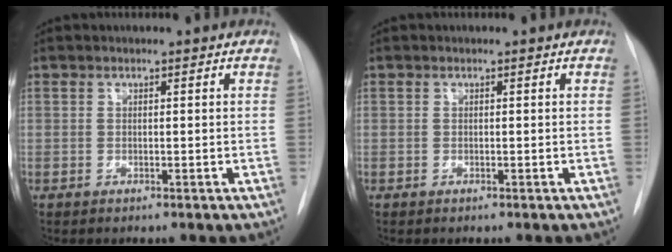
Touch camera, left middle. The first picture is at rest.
{"total": 0.0}